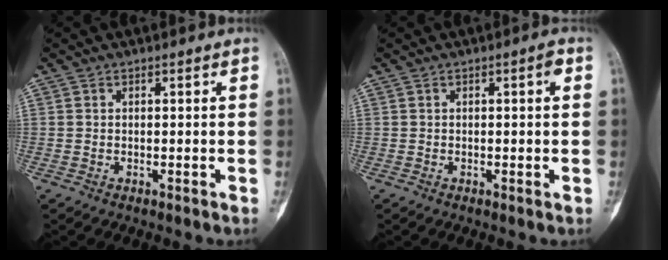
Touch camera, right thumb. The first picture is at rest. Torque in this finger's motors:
{"motor_torque": [0.22, 0.07, 0.15, -0.03, -0.01]}